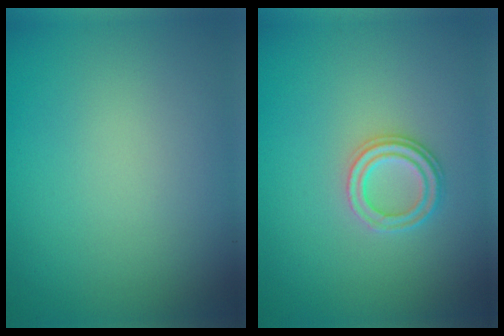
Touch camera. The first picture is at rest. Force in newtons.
{"total": 2.3, "press": 2.2, "slide": 0.8}